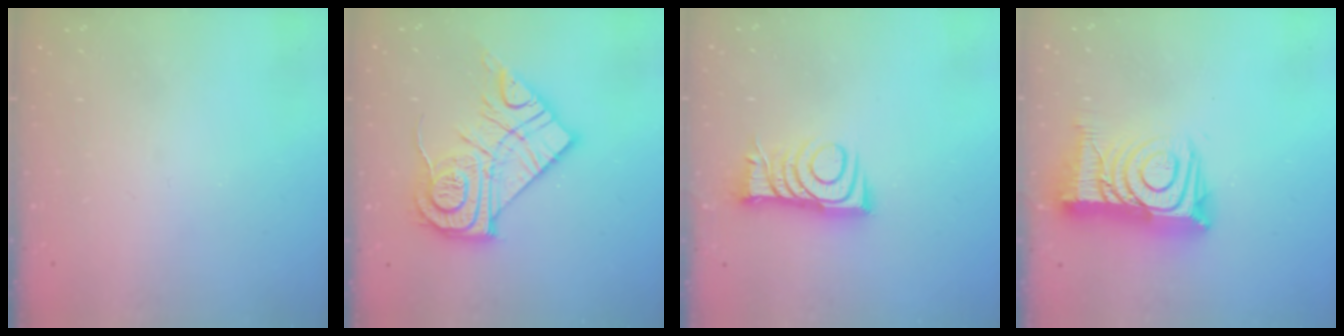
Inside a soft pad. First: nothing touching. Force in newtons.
{"total": 18.2, "press": 18.1, "slide": 1.2}
{"total": 9.0, "press": 9.0, "slide": 0.1}
{"total": 17.3, "press": 17.2, "slide": 1.3}